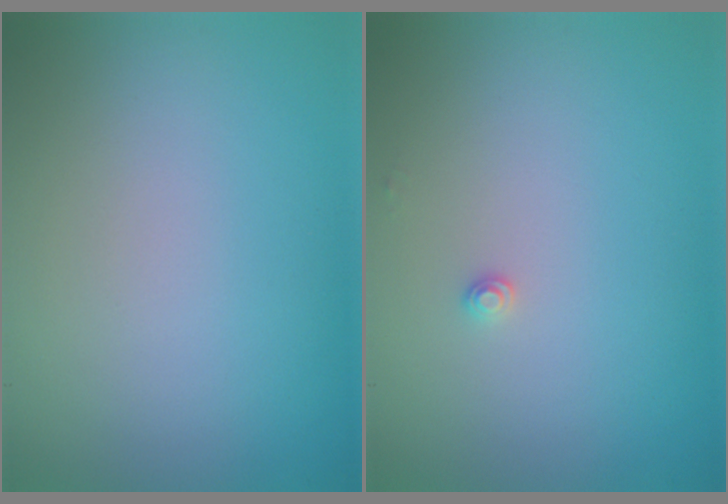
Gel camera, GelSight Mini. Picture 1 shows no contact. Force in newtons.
{"total": 0.8, "press": 0.8, "slide": 0.0}